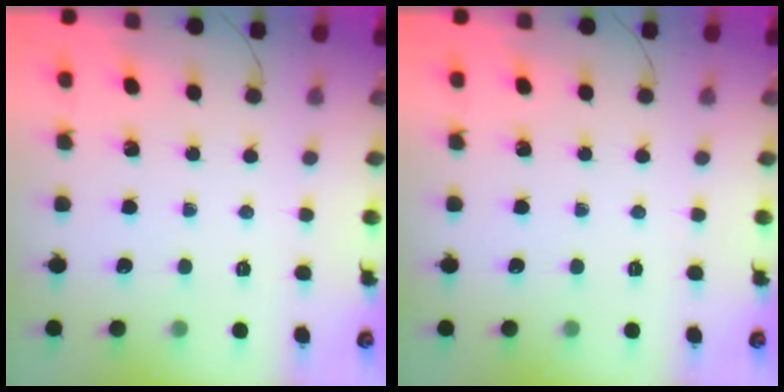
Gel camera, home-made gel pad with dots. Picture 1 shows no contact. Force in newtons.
{"total": 0.0}